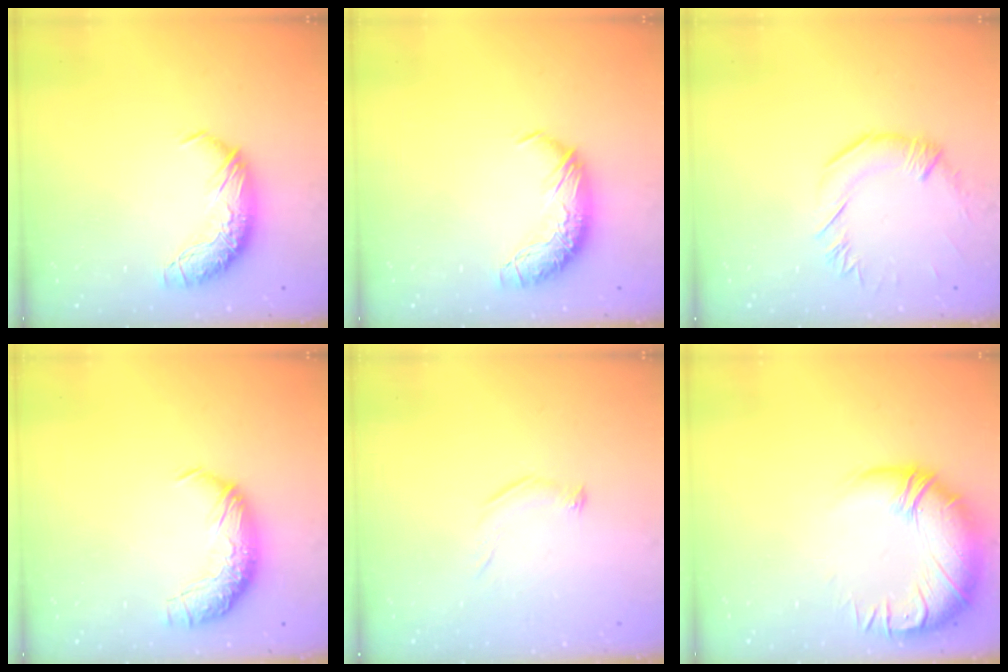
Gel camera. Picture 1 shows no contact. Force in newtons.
{"total": 0.0}
{"total": 1.0, "press": 1.0, "slide": 0.4}
{"total": 2.3, "press": 0.9, "slide": 2.1}
{"total": 5.5, "press": 5.4, "slide": 1.0}
{"total": 3.9, "press": 1.8, "slide": 3.4}